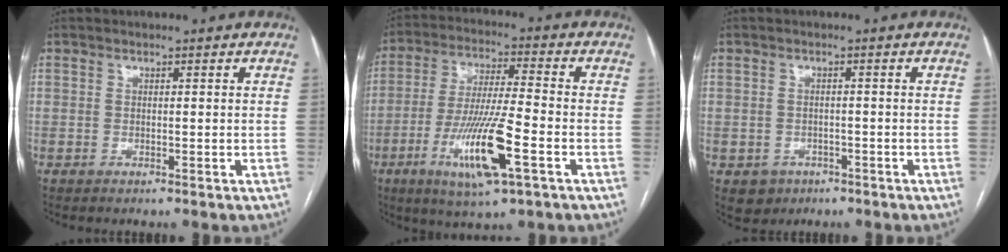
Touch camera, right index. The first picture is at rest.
{"total": 14.0, "force": [-5.3, 1.2, 12.9], "torque": [-0.252, -0.021, -0.092]}
{"total": 3.6, "force": [-1.7, 3.2, 0.5], "torque": [-0.003, 0.008, -0.018]}